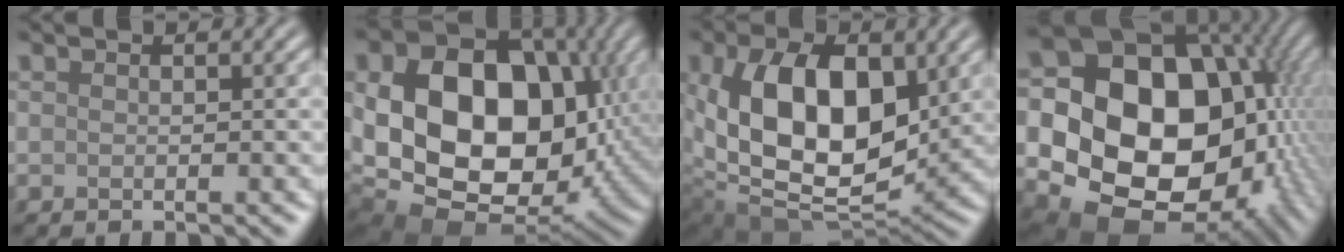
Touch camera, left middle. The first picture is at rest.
{"total": 19.2, "force": [0.9, 14.0, 13.0], "torque": [-0.238, -0.019, 0.027]}
{"total": 12.9, "force": [2.1, 7.8, 10.1], "torque": [-0.178, -0.011, 0.043]}
{"total": 21.9, "force": [-0.8, 17.7, 12.9], "torque": [-0.212, -0.012, -0.025]}